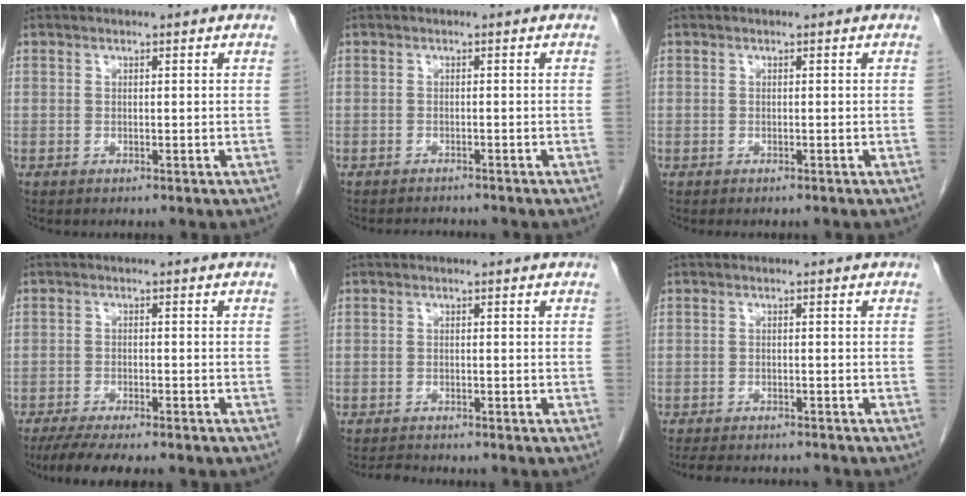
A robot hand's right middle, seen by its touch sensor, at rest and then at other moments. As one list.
[{"total": 2.4, "force": [-2.4, 0.1, 0.3], "torque": [-0.006, -0.010, -0.033]}, {"total": 1.3, "force": [-1.1, 0.5, 0.3], "torque": [-0.009, -0.002, -0.015]}, {"total": 10.1, "force": [-8.3, 1.5, 5.5], "torque": [-0.080, -0.013, -0.119]}, {"total": 2.0, "force": [-1.9, 0.0, 0.3], "torque": [-0.014, -0.012, -0.031]}, {"total": 8.8, "force": [-8.0, 2.1, 3.0], "torque": [-0.053, -0.007, -0.108]}]